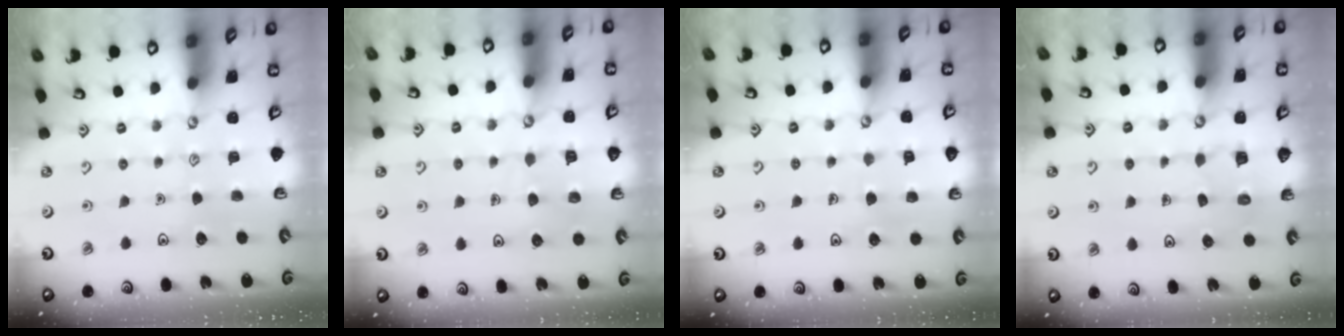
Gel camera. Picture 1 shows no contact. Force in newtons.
{"total": 5.7, "press": 5.6, "slide": 0.4}
{"total": 5.2, "press": 5.2, "slide": 0.3}
{"total": 3.0, "press": 3.0, "slide": 0.1}